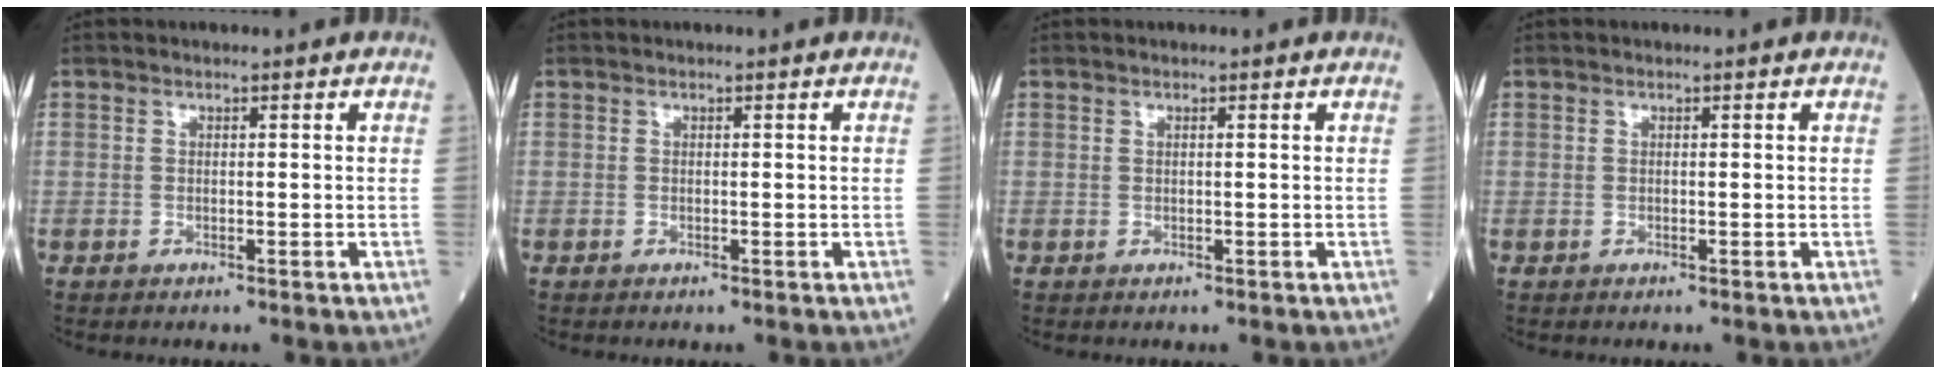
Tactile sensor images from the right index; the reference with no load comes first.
{"total": 0.0}
{"total": 0.0}
{"total": 0.0}